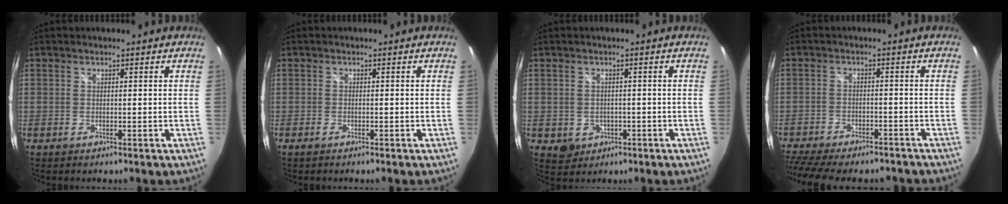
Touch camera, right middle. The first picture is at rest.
{"total": 0.9, "force": [-0.7, 0.1, 0.5], "torque": [-0.011, -0.003, -0.016]}
{"total": 3.6, "force": [-1.0, 3.2, 1.3], "torque": [-0.031, -0.001, -0.005]}
{"total": 16.4, "force": [-13.7, 5.0, 7.5], "torque": [-0.170, -0.027, -0.205]}